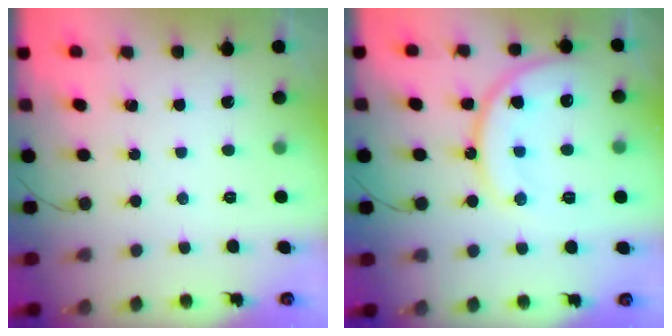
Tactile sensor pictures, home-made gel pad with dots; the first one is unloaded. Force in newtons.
{"total": 16.2, "press": 16.1, "slide": 1.8}